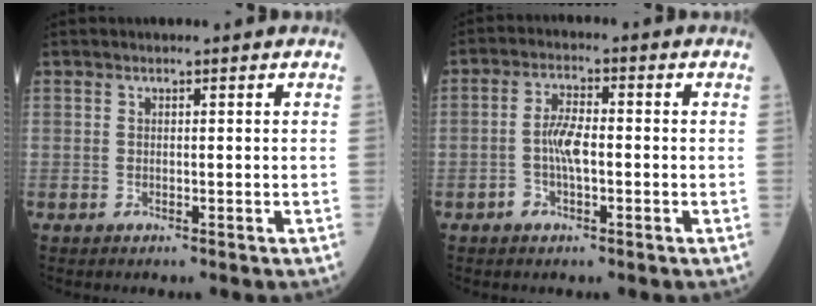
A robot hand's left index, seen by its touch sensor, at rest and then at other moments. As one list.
[{"total": 4.4, "force": [-1.0, 1.6, 4.0], "torque": [-0.087, 0.007, -0.021]}]